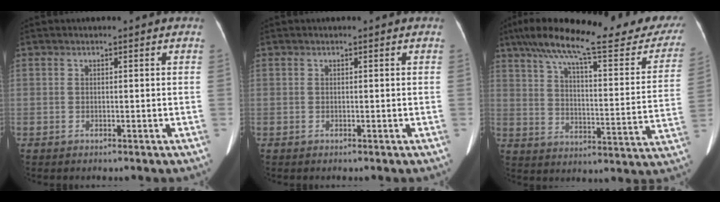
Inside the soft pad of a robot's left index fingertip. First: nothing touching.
{"total": 0.0}
{"total": 29.9, "force": [24.5, 4.5, 16.7], "torque": [-0.248, -0.035, 0.318]}